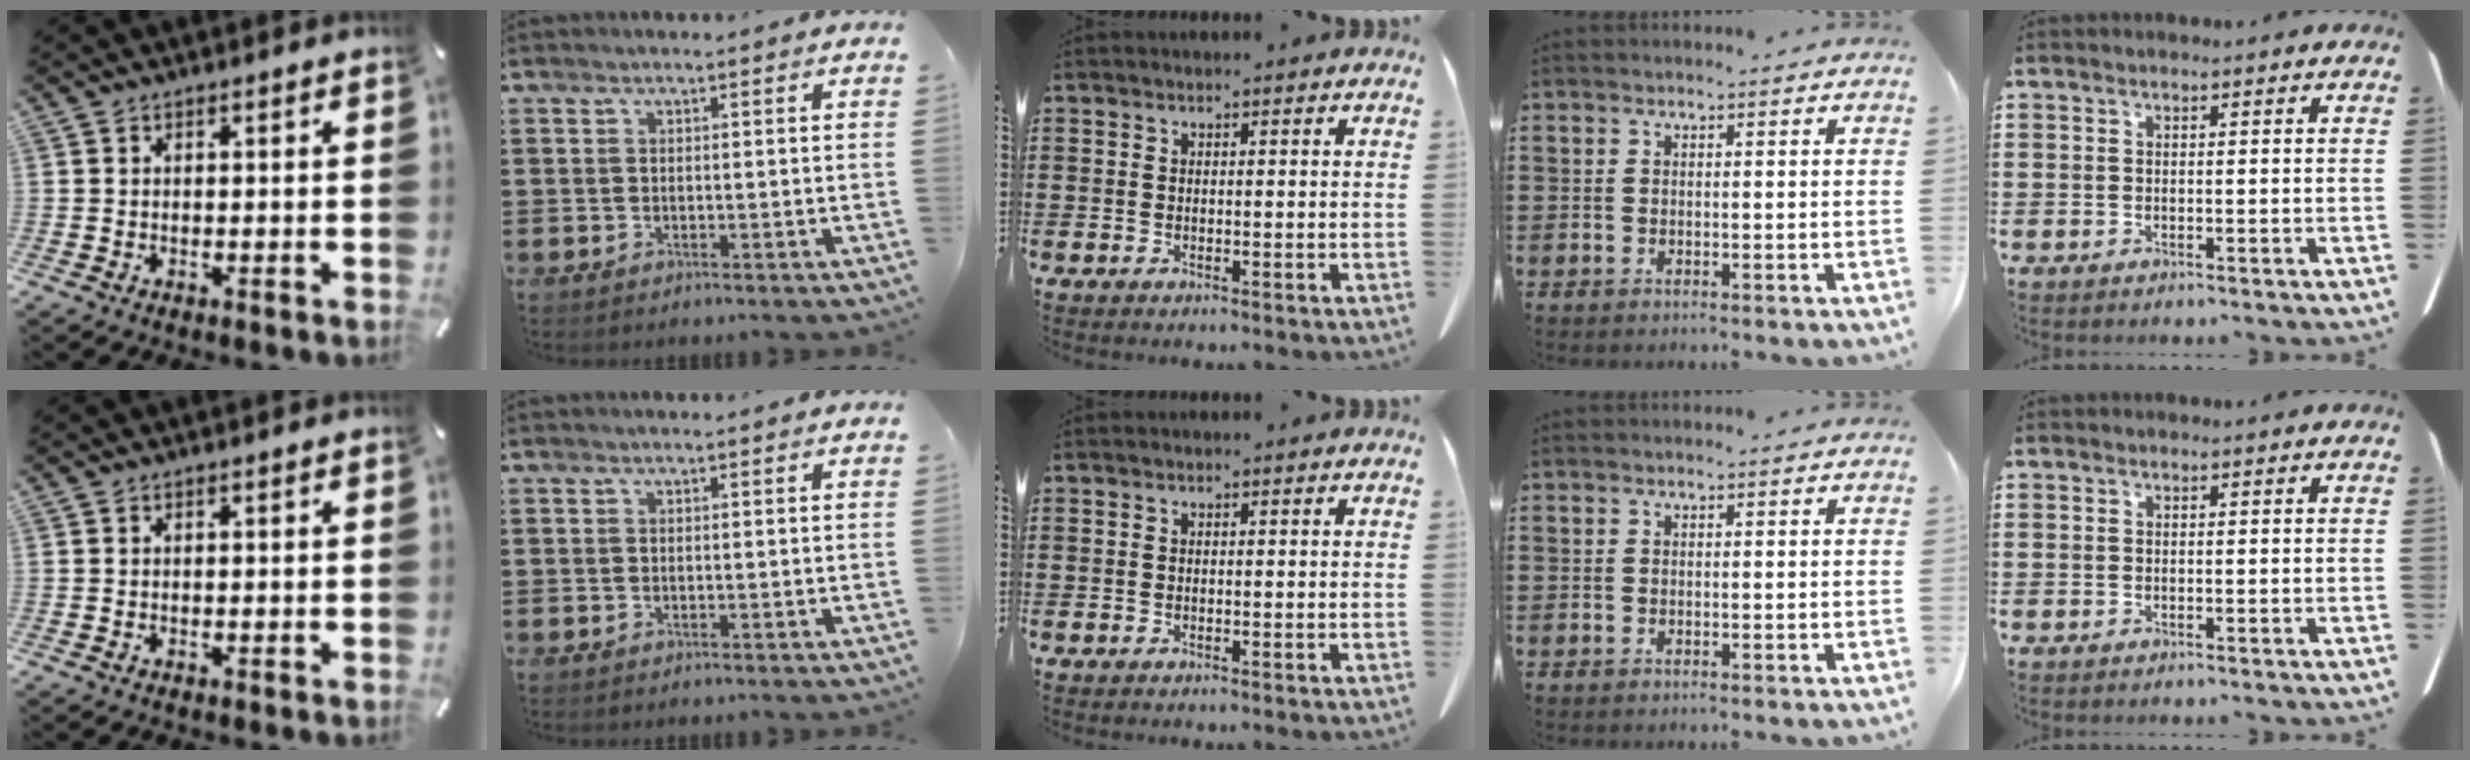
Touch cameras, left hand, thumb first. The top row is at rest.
{}